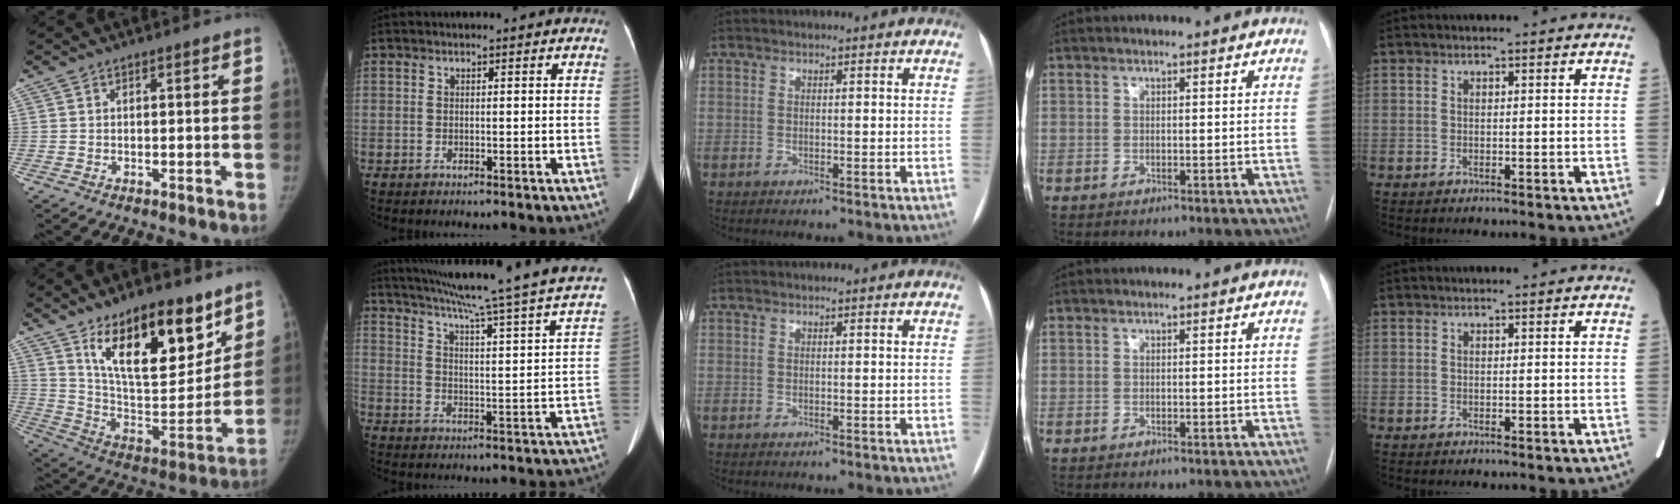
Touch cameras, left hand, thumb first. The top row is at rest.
{"thumb": {"total": 22.6, "force": [13.6, 9.5, 15.4], "torque": [-0.187, -0.077, 0.237]}, "index": {"total": 28.3, "force": [23.7, -0.2, 15.5], "torque": [-0.245, -0.043, 0.305]}}